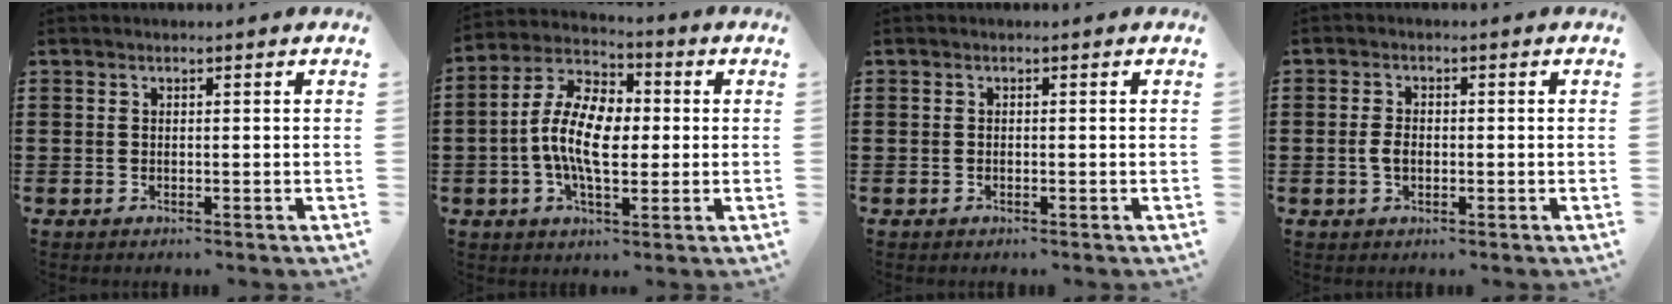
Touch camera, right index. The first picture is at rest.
{"total": 10.6, "force": [-0.8, 5.6, 9.0], "torque": [-0.204, 0.004, -0.021]}
{"total": 0.0}
{"total": 2.6, "force": [-0.4, 1.5, 2.1], "torque": [-0.055, -0.001, -0.013]}